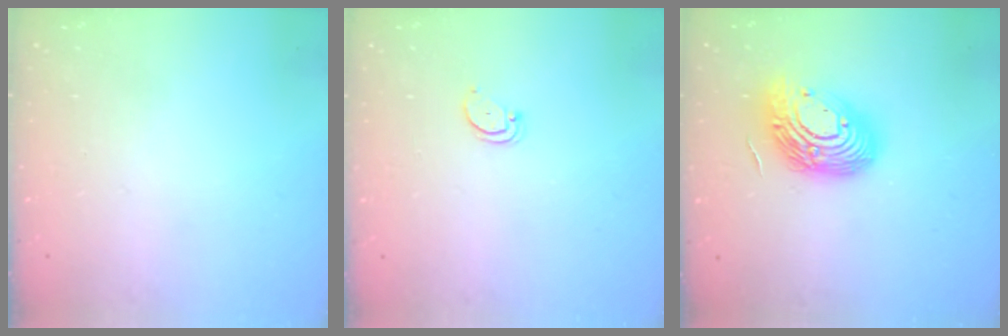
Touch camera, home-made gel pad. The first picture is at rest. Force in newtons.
{"total": 2.7, "press": 2.7, "slide": 0.2}
{"total": 17.3, "press": 17.2, "slide": 1.2}